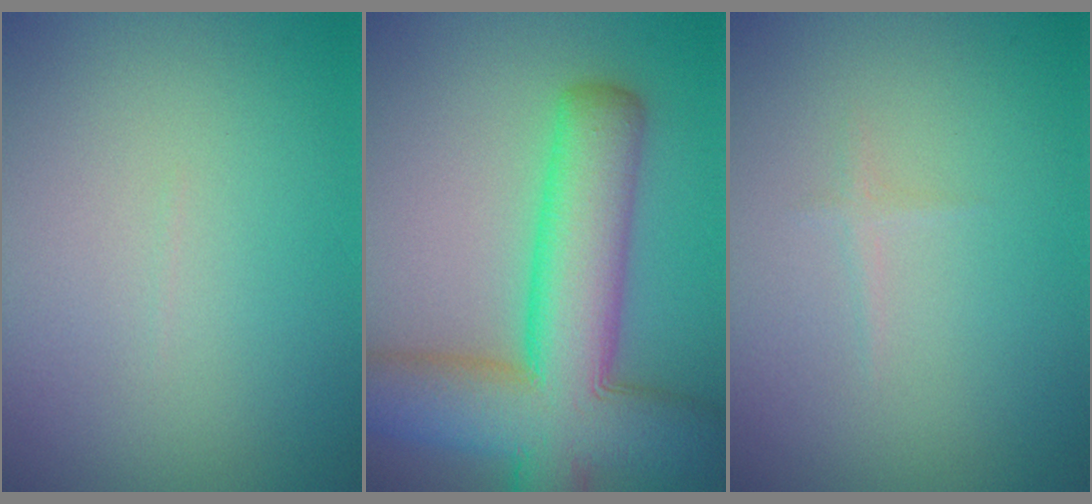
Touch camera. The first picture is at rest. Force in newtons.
{"total": 11.9, "press": 11.9, "slide": 0.5}
{"total": 0.5, "press": 0.5, "slide": 0.0}